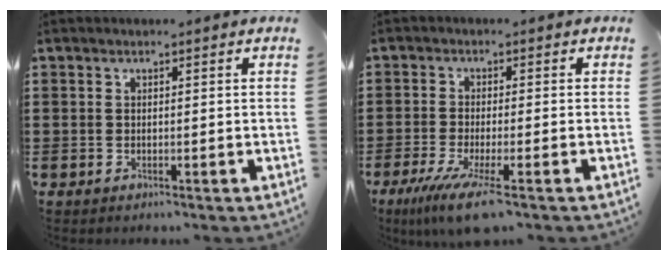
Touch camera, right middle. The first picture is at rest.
{"total": 6.4, "force": [-3.7, 0.3, 5.2], "torque": [-0.110, -0.023, -0.068]}